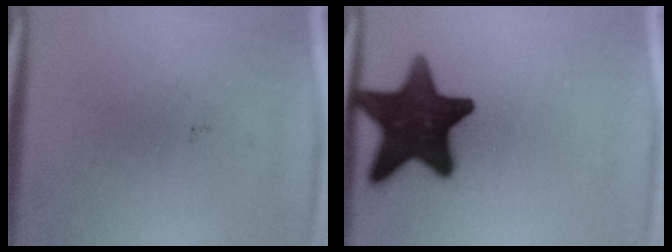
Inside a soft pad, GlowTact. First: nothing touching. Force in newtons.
{"total": 18.4}